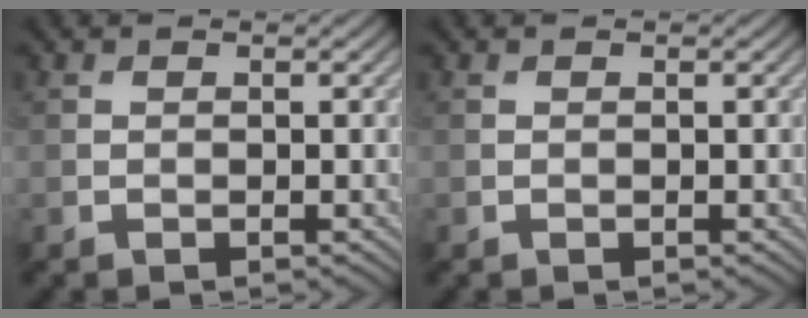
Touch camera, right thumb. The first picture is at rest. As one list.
[{"total": 0.0}]